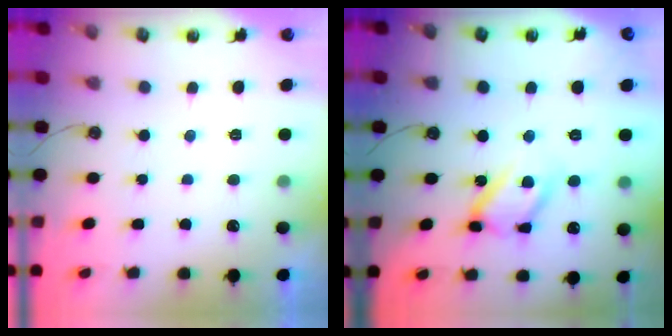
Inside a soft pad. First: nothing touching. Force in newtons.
{"total": 15.5, "press": 15.5, "slide": 1.4}